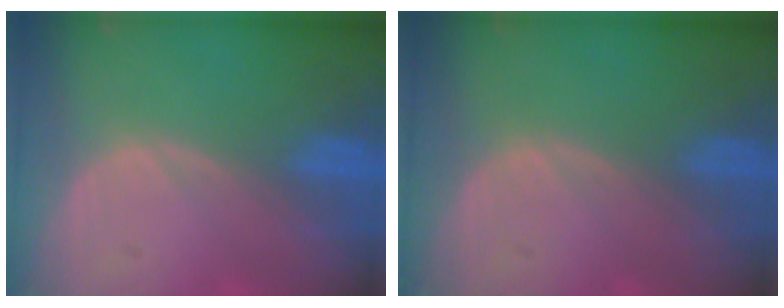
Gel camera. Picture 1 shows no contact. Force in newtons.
{"total": 0.0}